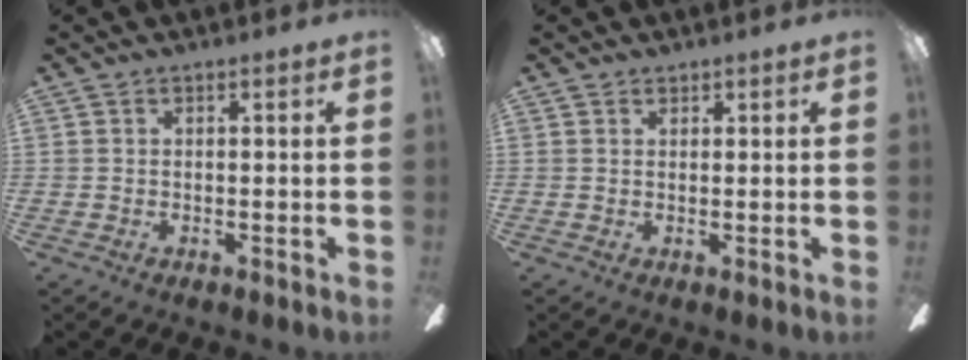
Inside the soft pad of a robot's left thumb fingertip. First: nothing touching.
{"total": 1.0, "force": [0.9, 0.5, 0.0], "torque": [-0.001, 0.000, 0.017]}